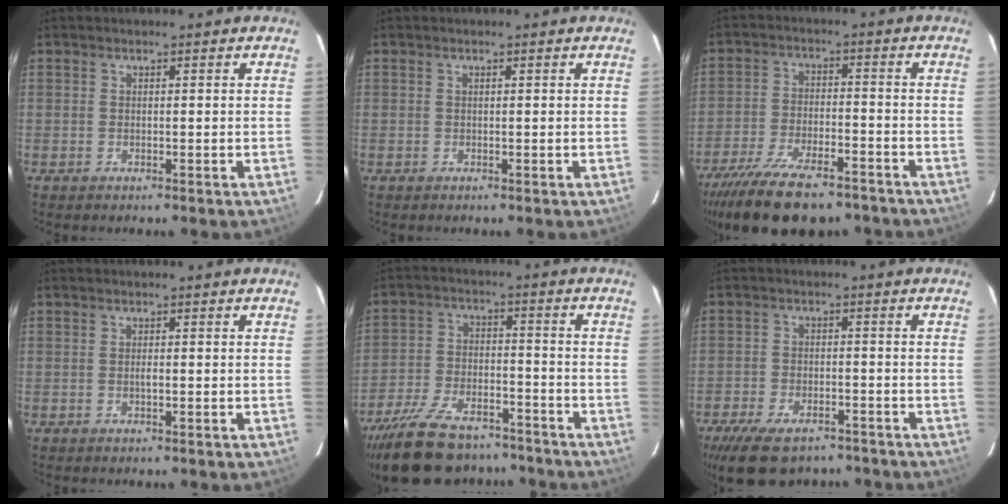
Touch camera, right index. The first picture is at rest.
{"total": 0.0}
{"total": 19.0, "force": [-14.8, 6.5, 10.1], "torque": [-0.207, -0.031, -0.229]}
{"total": 0.9, "force": [-0.2, 0.2, 0.8], "torque": [-0.015, 0.001, -0.003]}
{"total": 21.1, "force": [-16.9, 8.7, 9.2], "torque": [-0.202, -0.003, -0.259]}
{"total": 13.9, "force": [-10.1, 6.6, 6.8], "torque": [-0.163, -0.014, -0.158]}